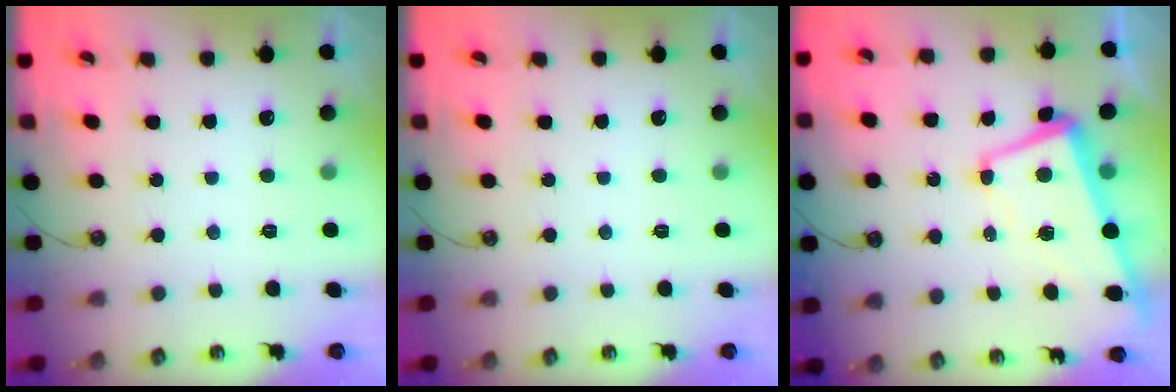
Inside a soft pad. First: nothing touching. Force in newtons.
{"total": 0.0}
{"total": 2.2, "press": 1.4, "slide": 1.8}